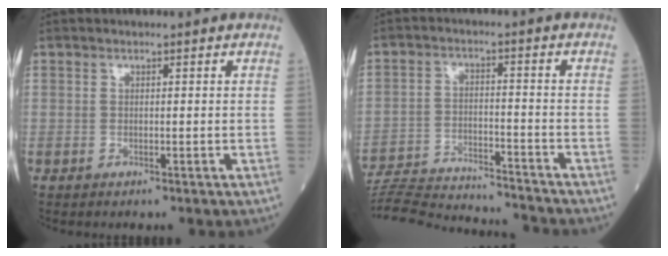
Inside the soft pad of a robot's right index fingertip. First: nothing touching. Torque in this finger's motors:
{"motor_torque": [-1.78, -0.36, -1.05, -0.21]}